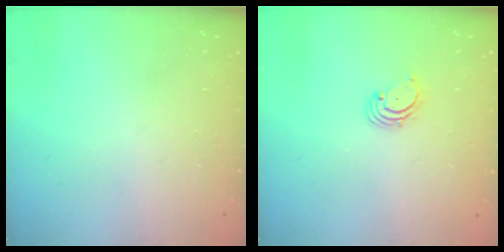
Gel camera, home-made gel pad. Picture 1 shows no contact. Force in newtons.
{"total": 1.7, "press": 1.6, "slide": 0.2}